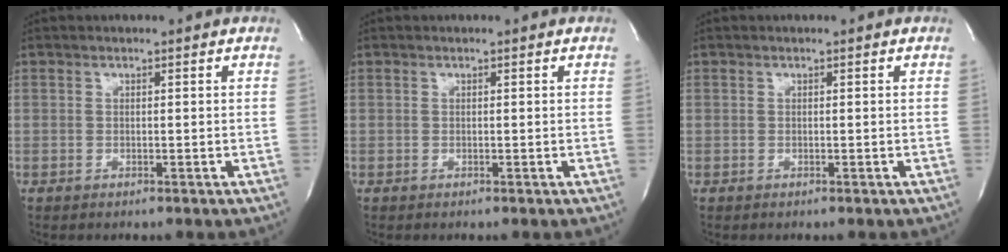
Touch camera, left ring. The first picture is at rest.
{"total": 0.0}
{"total": 0.0}